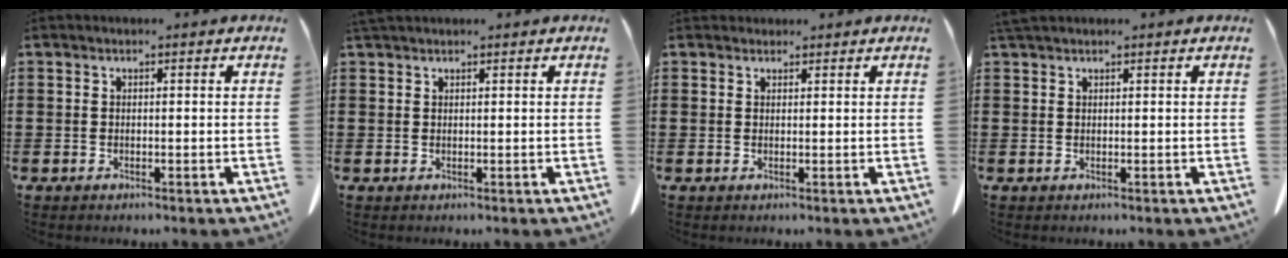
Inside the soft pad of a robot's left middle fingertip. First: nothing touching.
{"total": 1.0, "force": [0.9, 0.2, 0.4], "torque": [-0.010, -0.002, 0.019]}
{"total": 1.2, "force": [1.1, 0.5, 0.1], "torque": [-0.006, 0.000, 0.023]}
{"total": 1.2, "force": [1.0, 0.2, 0.6], "torque": [-0.015, -0.001, 0.021]}